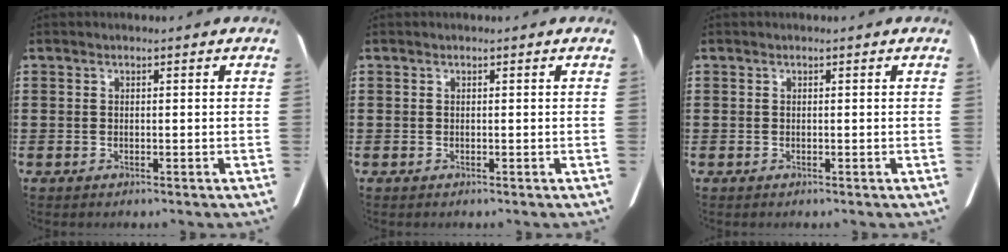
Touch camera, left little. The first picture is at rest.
{"total": 0.0}
{"total": 0.0}